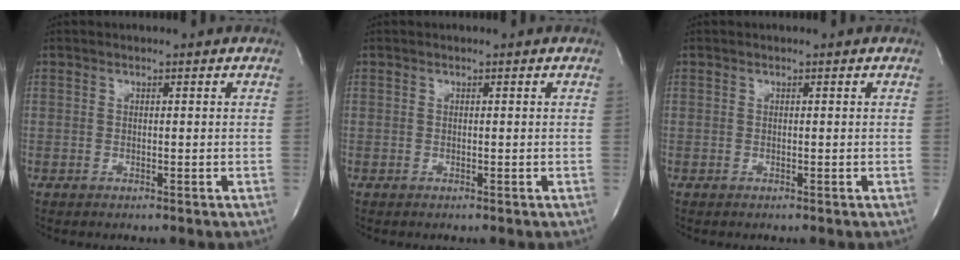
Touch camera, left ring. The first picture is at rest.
{"total": 0.0}
{"total": 0.0}